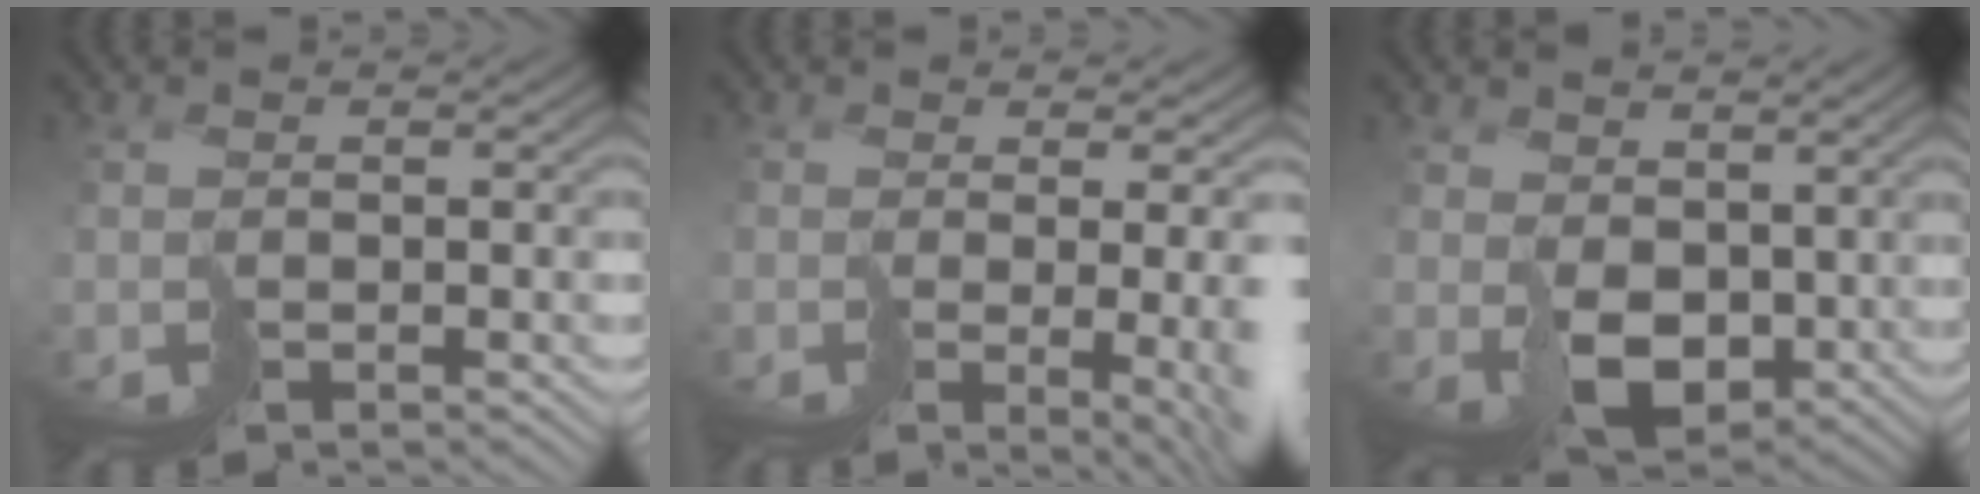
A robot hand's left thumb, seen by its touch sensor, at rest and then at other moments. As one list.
[{"total": 9.0, "force": [-0.2, 3.5, 8.3], "torque": [-0.096, -0.023, 0.032]}, {"total": 6.6, "force": [2.6, 4.5, 4.1], "torque": [-0.111, -0.011, 0.055]}]